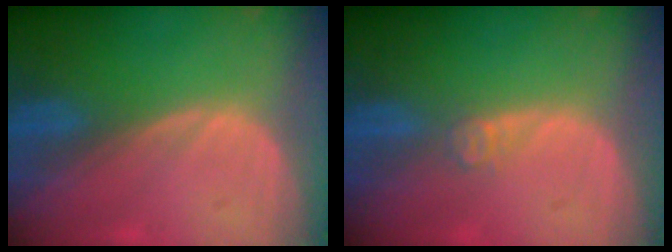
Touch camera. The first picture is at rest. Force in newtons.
{"total": 2.0, "press": 1.6, "slide": 1.1}